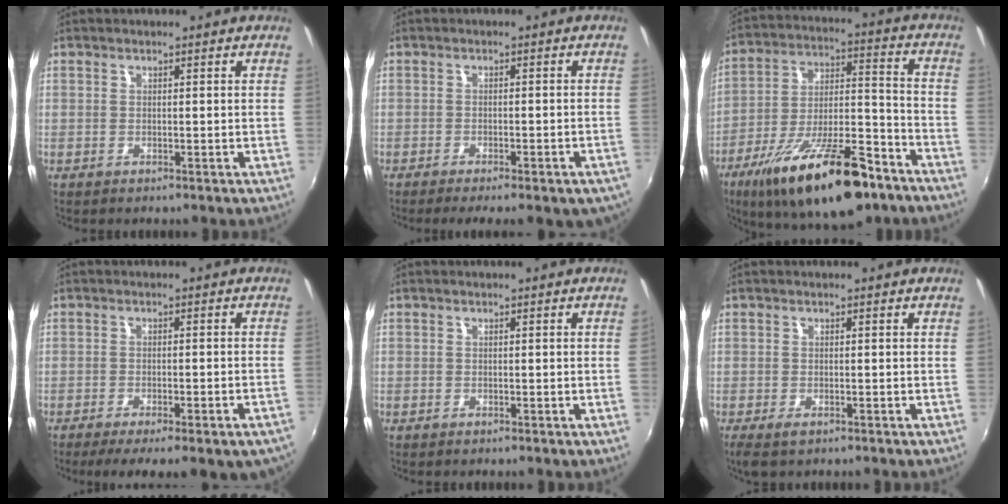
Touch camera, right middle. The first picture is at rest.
{"total": 8.9, "force": [-6.6, 2.0, 5.6], "torque": [-0.097, -0.024, -0.083]}
{"total": 23.9, "force": [-15.3, 7.9, 16.6], "torque": [-0.286, -0.020, -0.238]}
{"total": 13.5, "force": [-9.8, 3.2, 8.8], "torque": [-0.145, -0.046, -0.126]}
{"total": 0.0}
{"total": 2.8, "force": [-1.7, 1.2, 1.8], "torque": [-0.036, -0.012, -0.029]}